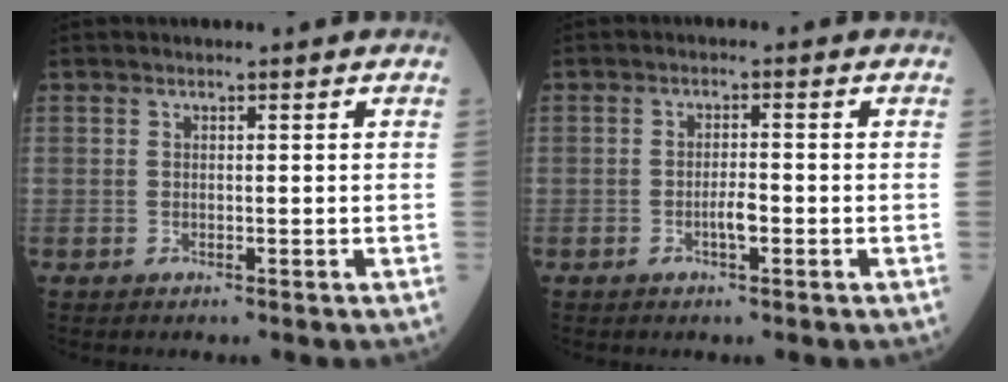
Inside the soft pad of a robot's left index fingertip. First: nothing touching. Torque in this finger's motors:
{"motor_torque": [0.25, 0.10, 0.07, 0.01]}